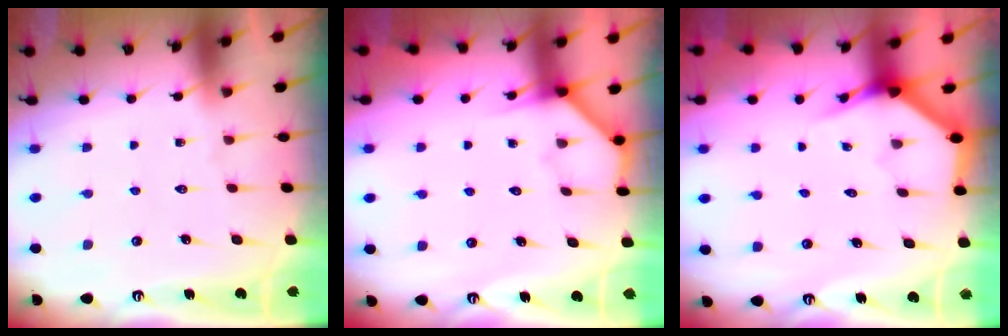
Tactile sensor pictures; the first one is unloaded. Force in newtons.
{"total": 3.9, "press": 3.8, "slide": 0.5}
{"total": 3.7, "press": 3.7, "slide": 0.3}